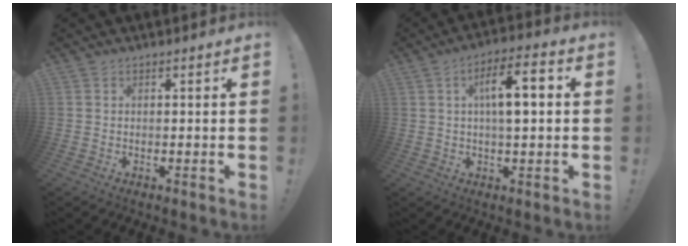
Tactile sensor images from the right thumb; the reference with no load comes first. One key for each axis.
{"total": 10.5, "fx": 1.6, "fy": 3.9, "fz": 9.6, "tx": -0.142, "ty": 0.007, "tz": 0.021}